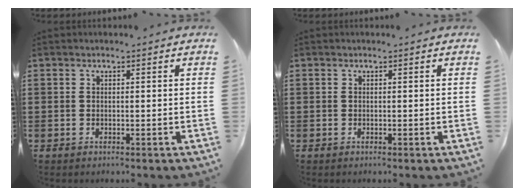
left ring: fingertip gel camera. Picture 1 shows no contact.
{"total": 0.0}